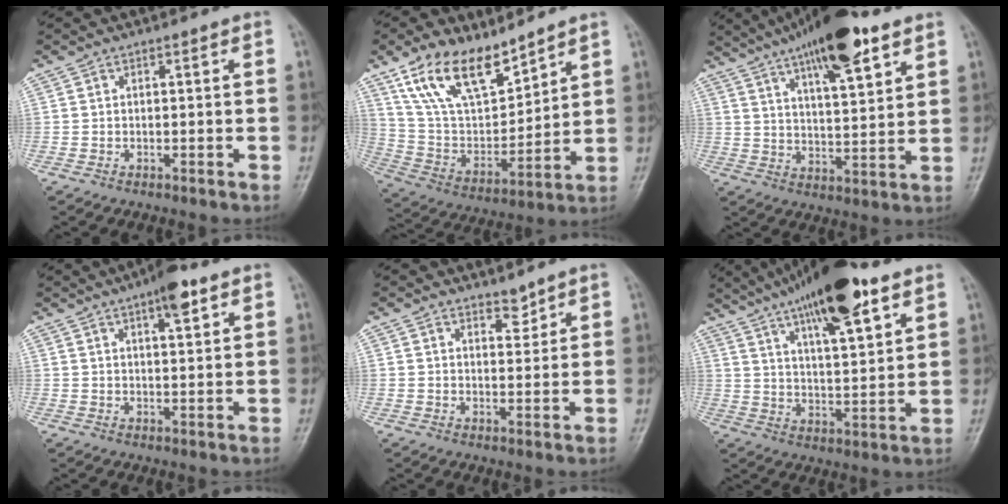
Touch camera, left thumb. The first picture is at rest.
{"total": 16.3, "force": [11.6, 7.2, 8.9], "torque": [-0.127, -0.055, 0.233]}
{"total": 17.5, "force": [10.7, 5.0, 12.9], "torque": [-0.188, -0.036, 0.174]}
{"total": 6.5, "force": [3.7, 2.0, 4.9], "torque": [-0.065, -0.011, 0.052]}
{"total": 2.7, "force": [2.3, 1.1, 0.8], "torque": [0.003, -0.019, 0.037]}
{"total": 19.7, "force": [12.0, 5.4, 14.7], "torque": [-0.228, -0.034, 0.199]}